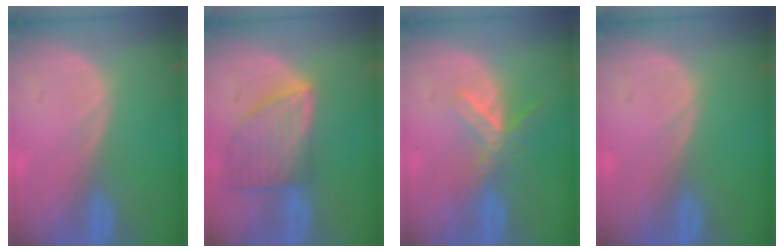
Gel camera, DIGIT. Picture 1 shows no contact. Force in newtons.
{"total": 8.3, "press": 7.5, "slide": 3.5}
{"total": 5.5, "press": 4.9, "slide": 2.6}
{"total": 0.0}